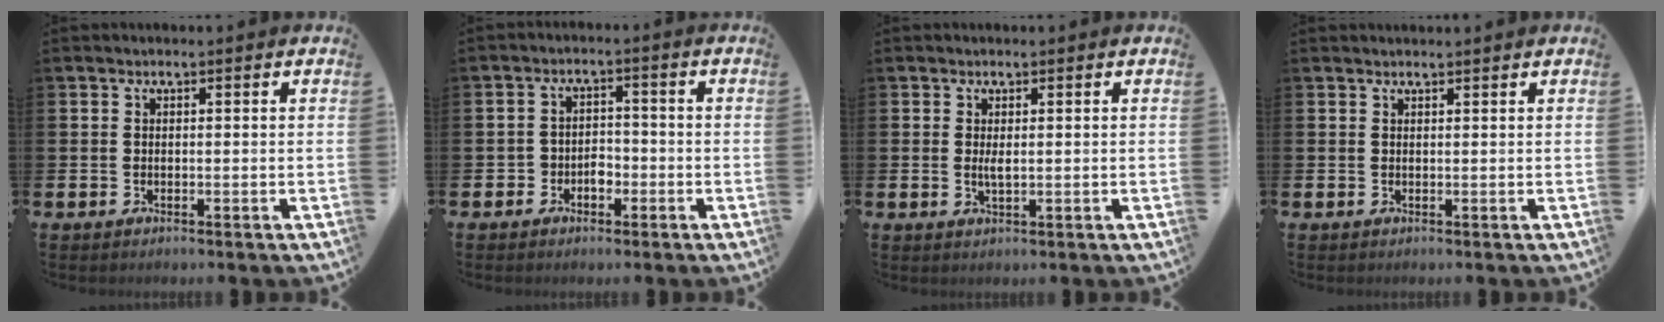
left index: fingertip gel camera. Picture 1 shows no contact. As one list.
[{"total": 2.7, "force": [-1.6, 2.0, 1.0], "torque": [-0.023, 0.008, -0.036]}, {"total": 1.5, "force": [0.3, 0.4, 1.4], "torque": [-0.028, 0.000, 0.005]}, {"total": 0.7, "force": [0.7, -0.1, 0.0], "torque": [0.008, -0.005, 0.012]}]